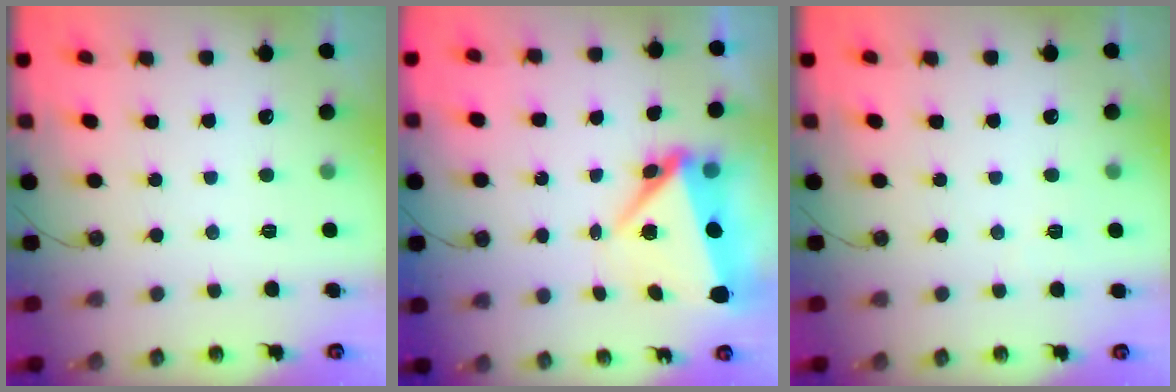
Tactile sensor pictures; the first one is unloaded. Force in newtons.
{"total": 7.2, "press": 6.9, "slide": 2.3}
{"total": 1.9, "press": 1.9, "slide": 0.4}